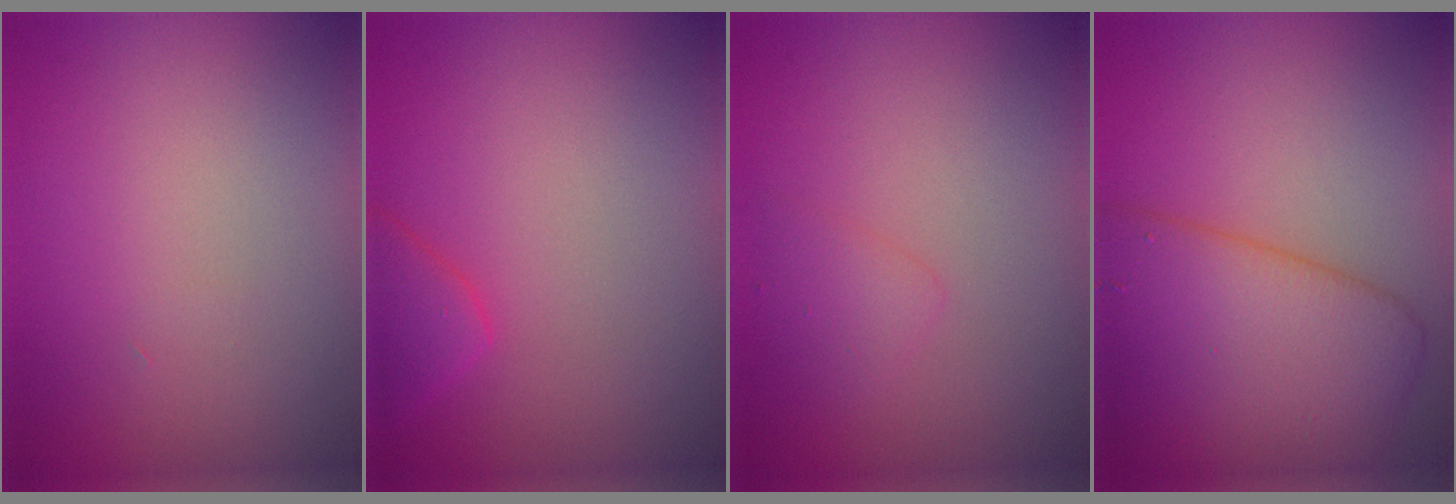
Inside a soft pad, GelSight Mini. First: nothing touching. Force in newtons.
{"total": 2.5, "press": 2.5, "slide": 0.4}
{"total": 1.3, "press": 1.3, "slide": 0.1}
{"total": 7.9, "press": 7.9, "slide": 0.2}